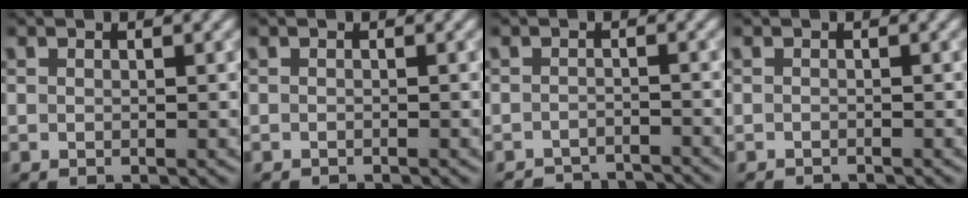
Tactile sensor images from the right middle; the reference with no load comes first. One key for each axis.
{"total": 0.6, "fx": -0.6, "fy": 0.0, "fz": 0.1, "tx": -0.001, "ty": -0.005, "tz": -0.012}
{"total": 3.9, "fx": -3.8, "fy": 0.5, "fz": 0.6, "tx": -0.004, "ty": -0.003, "tz": -0.059}
{"total": 0.9, "fx": -0.9, "fy": 0.1, "fz": 0.1, "tx": -0.001, "ty": -0.006, "tz": -0.017}